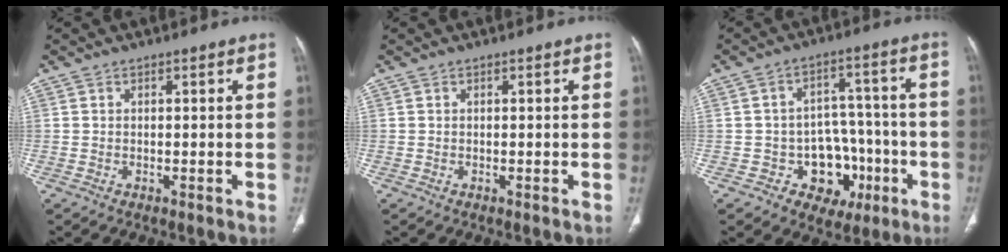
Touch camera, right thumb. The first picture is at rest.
{"total": 0.0}
{"total": 11.1, "force": [-3.9, 9.0, 5.2], "torque": [-0.017, 0.046, -0.044]}